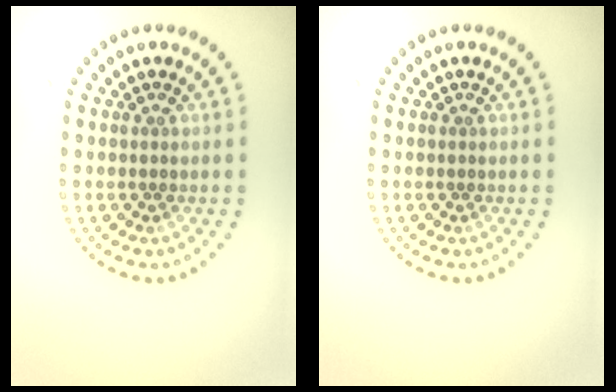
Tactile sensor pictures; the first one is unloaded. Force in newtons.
{"total": 0.0}